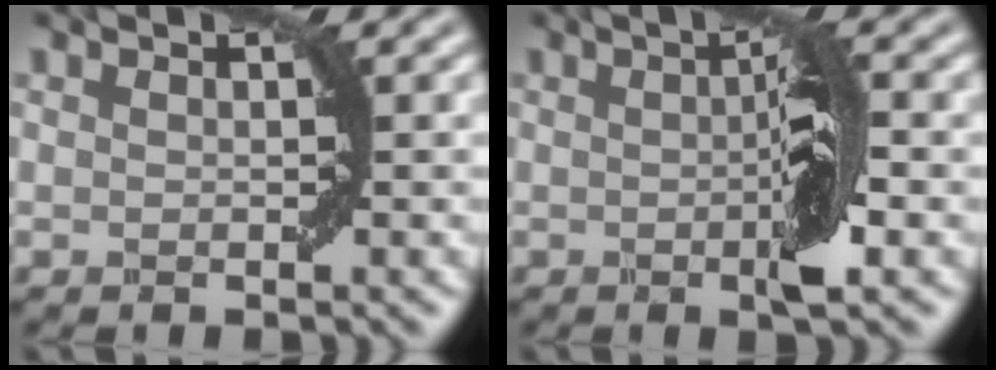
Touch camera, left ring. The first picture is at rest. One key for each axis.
{"total": 4.1, "fx": -0.2, "fy": 0.5, "fz": 4.1, "tx": -0.065, "ty": 0.001, "tz": -0.003}